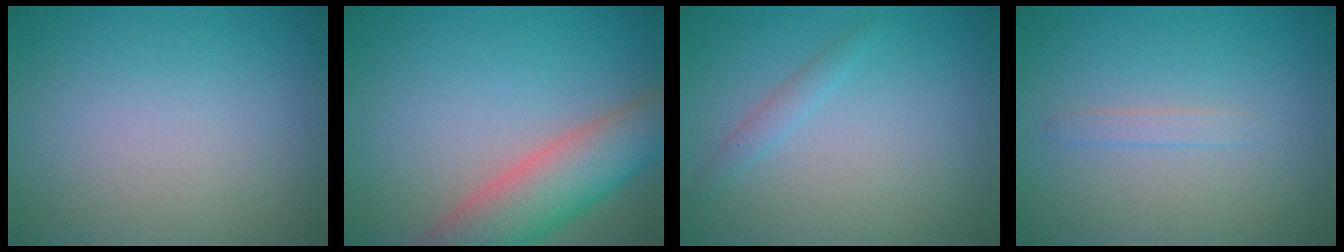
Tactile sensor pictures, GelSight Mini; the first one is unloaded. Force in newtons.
{"total": 7.6, "press": 7.6, "slide": 0.5}
{"total": 1.1, "press": 1.1, "slide": 0.0}
{"total": 0.9, "press": 0.9, "slide": 0.1}